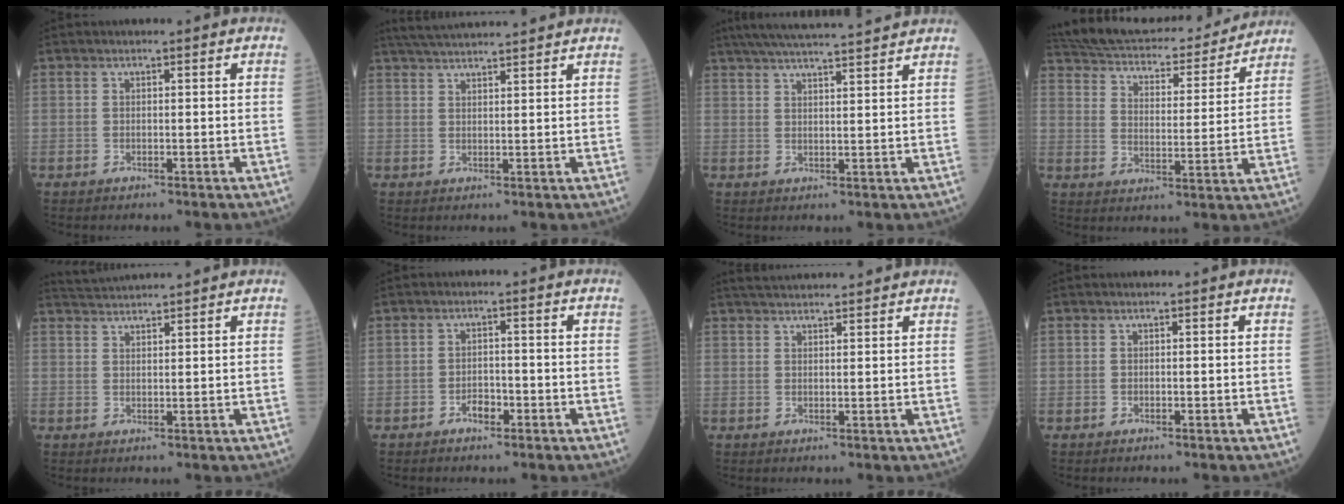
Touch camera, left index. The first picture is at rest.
{"total": 10.3, "force": [9.6, 0.0, 3.8], "torque": [-0.070, 0.034, 0.144]}
{"total": 13.7, "force": [12.4, -0.1, 5.8], "torque": [-0.103, 0.026, 0.178]}
{"total": 21.9, "force": [20.0, 4.9, 7.6], "torque": [-0.132, 0.009, 0.280]}
{"total": 5.0, "force": [4.8, -0.9, 0.8], "torque": [-0.016, 0.029, 0.083]}
{"total": 2.2, "force": [-1.4, 1.1, 1.2], "torque": [-0.022, 0.004, -0.023]}
{"total": 8.0, "force": [7.5, 0.5, 2.7], "torque": [-0.044, 0.037, 0.109]}
{"total": 0.0}